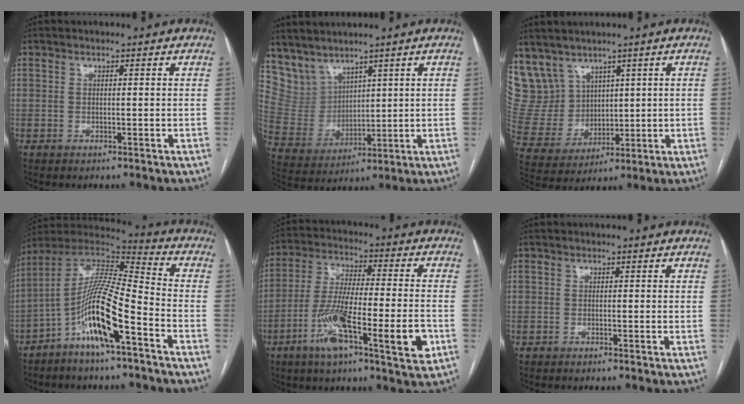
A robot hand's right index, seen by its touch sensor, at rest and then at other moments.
{"total": 7.3, "force": [6.1, 4.0, 0.7], "torque": [-0.036, 0.017, 0.152]}
{"total": 10.0, "force": [6.6, 7.3, 1.6], "torque": [-0.057, 0.035, 0.159]}
{"total": 13.9, "force": [-6.6, 1.3, 12.1], "torque": [-0.237, 0.005, -0.125]}
{"total": 15.5, "force": [-6.1, 2.1, 14.0], "torque": [-0.250, -0.007, -0.103]}
{"total": 0.6, "force": [-0.5, -0.2, 0.2], "torque": [-0.003, 0.003, -0.012]}